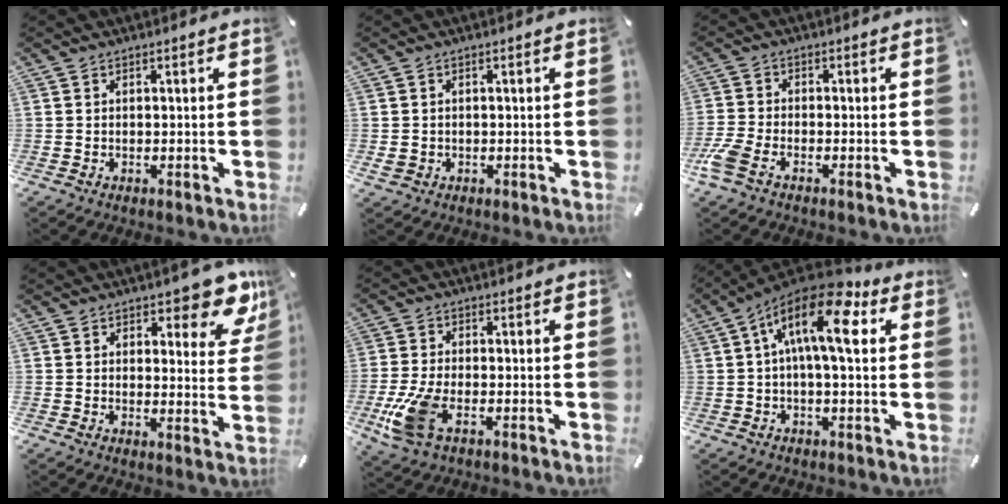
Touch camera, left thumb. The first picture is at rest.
{"total": 1.9, "force": [-0.2, 1.8, 0.7], "torque": [-0.012, 0.005, -0.006]}
{"total": 5.2, "force": [-3.1, 2.4, 3.4], "torque": [-0.091, -0.002, -0.061]}
{"total": 9.8, "force": [7.1, 4.1, 5.3], "torque": [-0.050, -0.049, 0.120]}
{"total": 9.6, "force": [-3.5, 4.8, 7.5], "torque": [-0.173, -0.008, -0.063]}
{"total": 15.3, "force": [4.7, 5.4, 13.5], "torque": [-0.239, -0.023, 0.076]}